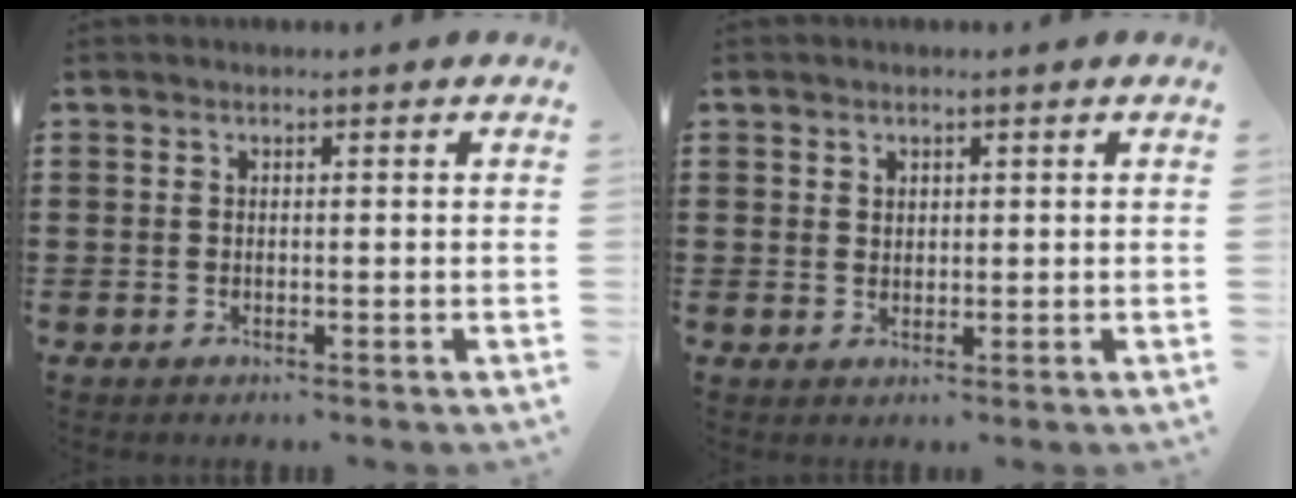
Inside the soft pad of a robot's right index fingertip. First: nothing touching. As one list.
[{"total": 1.3, "force": [1.0, 0.9, 0.3], "torque": [-0.006, 0.004, 0.018]}]